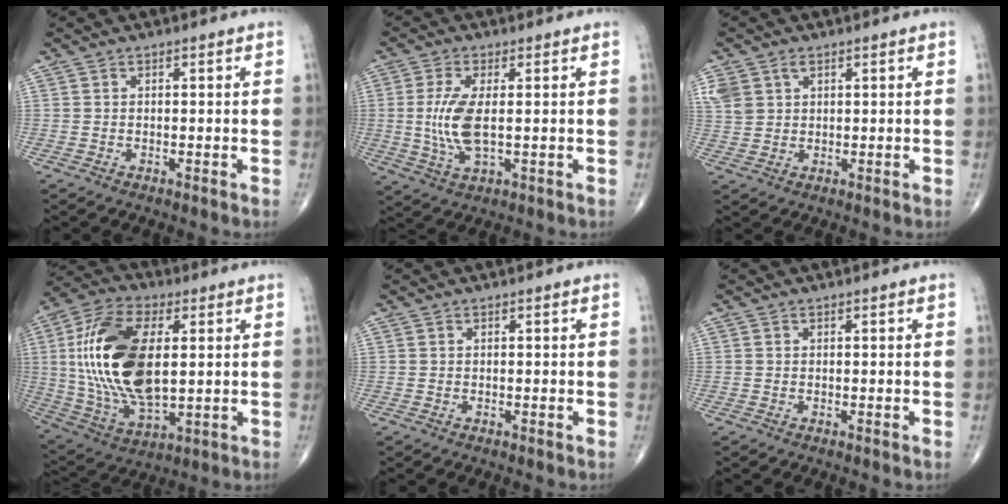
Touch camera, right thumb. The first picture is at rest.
{"total": 8.2, "force": [0.2, 3.1, 7.6], "torque": [-0.177, -0.010, 0.008]}
{"total": 7.0, "force": [3.1, 5.1, 3.6], "torque": [-0.088, 0.003, 0.070]}
{"total": 22.5, "force": [2.9, 11.5, 19.2], "torque": [-0.385, -0.010, 0.055]}
{"total": 0.0}
{"total": 0.0}